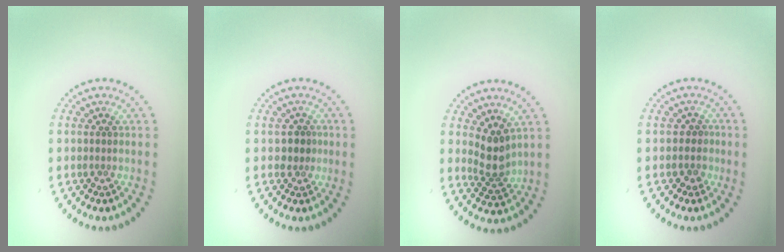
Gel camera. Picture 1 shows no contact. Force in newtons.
{"total": 1.4, "press": 1.2, "slide": 0.7}
{"total": 2.7, "press": 2.1, "slide": 1.6}
{"total": 1.5, "press": 1.2, "slide": 0.9}